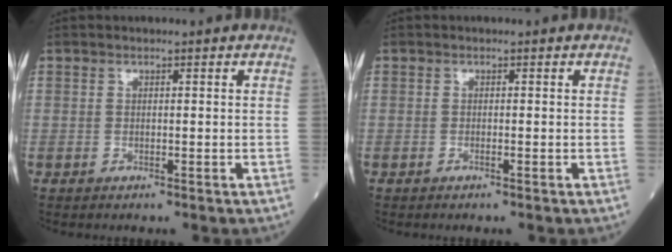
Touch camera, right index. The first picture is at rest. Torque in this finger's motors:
{"motor_torque": [-0.07, 0.05, -0.09, -0.01]}